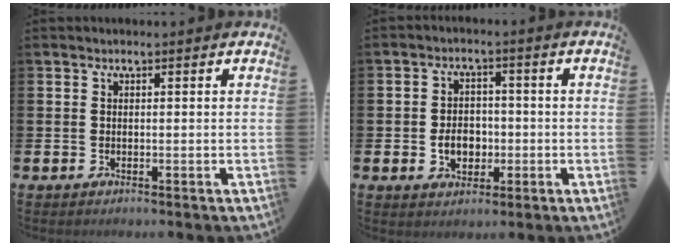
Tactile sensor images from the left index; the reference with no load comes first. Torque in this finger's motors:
{"motor_torque": [0.58, -0.19, 0.12, 0.11]}